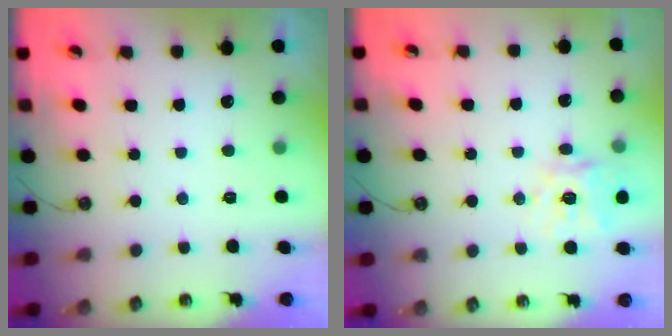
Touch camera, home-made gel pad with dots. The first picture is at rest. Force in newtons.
{"total": 13.5, "press": 13.4, "slide": 1.7}